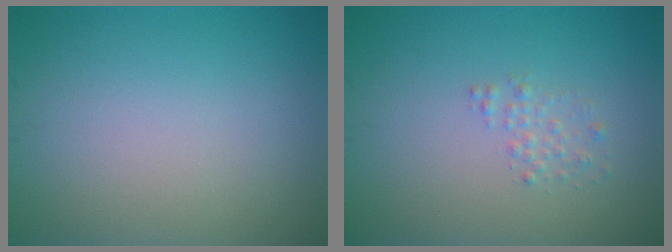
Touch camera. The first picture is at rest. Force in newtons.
{"total": 1.2, "press": 1.2, "slide": 0.0}